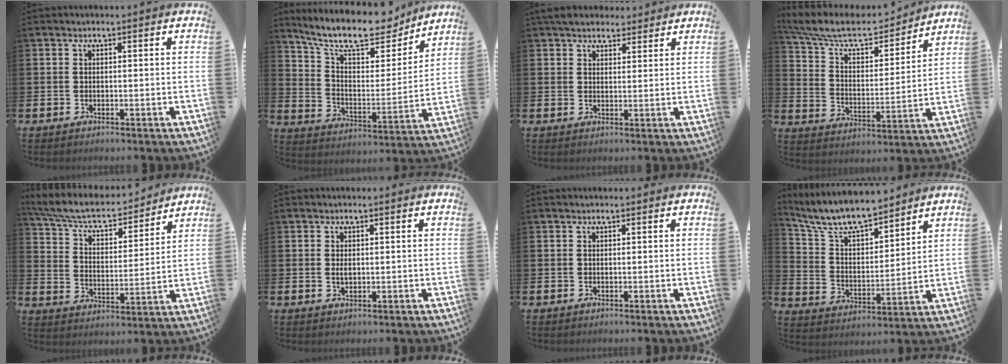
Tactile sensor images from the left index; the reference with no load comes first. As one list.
[{"total": 12.3, "force": [10.6, 3.6, 5.1], "torque": [-0.123, -0.069, 0.182]}, {"total": 4.6, "force": [4.1, 1.9, 0.6], "torque": [-0.017, -0.011, 0.076]}, {"total": 9.7, "force": [8.4, 3.1, 3.6], "torque": [-0.109, -0.055, 0.143]}, {"total": 7.6, "force": [6.8, 2.1, 2.7], "torque": [-0.091, -0.049, 0.116]}, {"total": 1.2, "force": [0.2, 0.7, 1.0], "torque": [-0.008, 0.000, -0.001]}, {"total": 0.0}, {"total": 8.7, "force": [8.0, 2.0, 3.0], "torque": [-0.096, -0.050, 0.142]}]